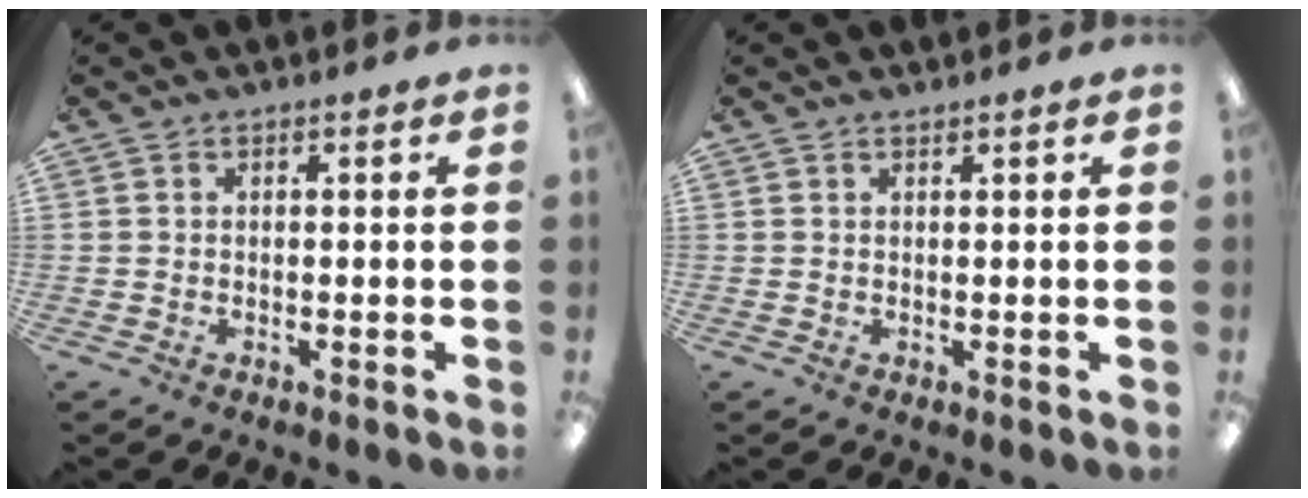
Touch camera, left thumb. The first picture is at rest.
{"total": 0.6, "force": [0.6, 0.0, 0.1], "torque": [-0.002, 0.001, 0.011]}